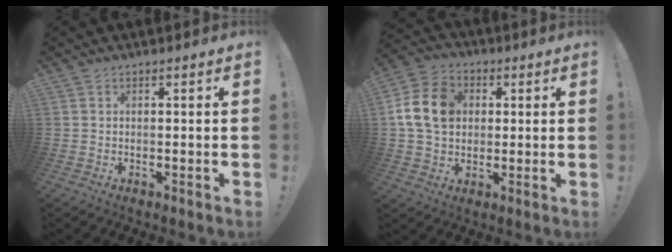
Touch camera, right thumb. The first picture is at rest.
{"total": 14.3, "force": [2.5, 11.3, 8.4], "torque": [-0.146, 0.003, 0.050]}